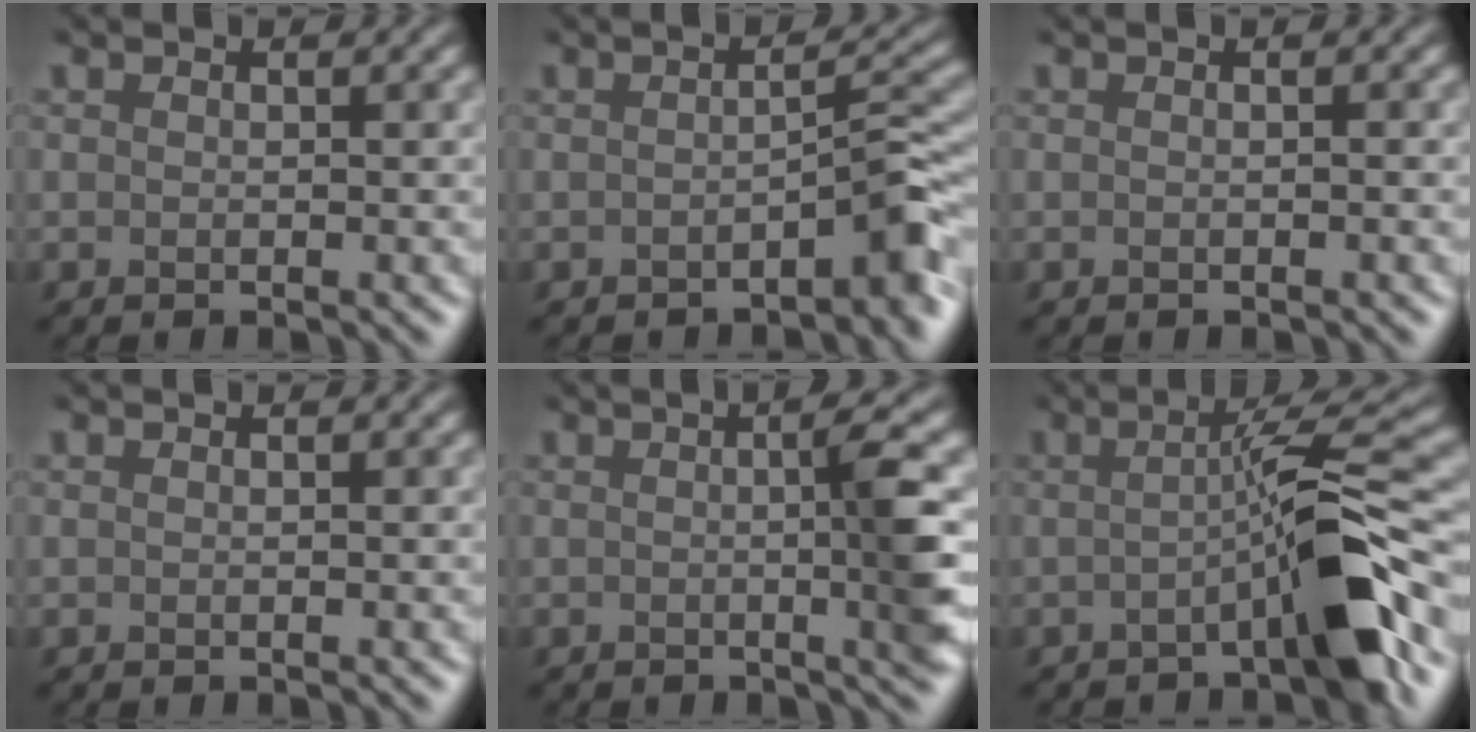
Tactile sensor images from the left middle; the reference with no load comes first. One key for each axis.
{"total": 3.9, "fx": -2.1, "fy": 0.5, "fz": 3.2, "tx": -0.048, "ty": 0.010, "tz": -0.033}
{"total": 0.8, "fx": 0.1, "fy": 0.5, "fz": 0.7, "tx": -0.004, "ty": 0.003, "tz": -0.011}
{"total": 0.0}
{"total": 4.5, "fx": -0.1, "fy": 0.3, "fz": 4.5, "tx": -0.061, "ty": 0.009, "tz": 0.000}
{"total": 6.7, "fx": -1.9, "fy": 0.9, "fz": 6.3, "tx": -0.085, "ty": 0.021, "tz": -0.039}